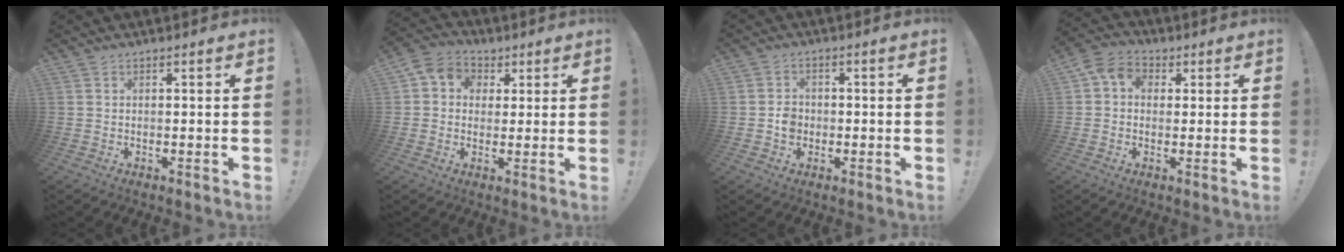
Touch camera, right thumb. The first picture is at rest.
{"total": 7.2, "force": [1.7, 6.5, 2.6], "torque": [-0.049, 0.002, 0.036]}
{"total": 4.2, "force": [-1.3, 3.5, 1.8], "torque": [-0.017, 0.007, -0.022]}
{"total": 7.1, "force": [1.9, 5.6, 3.9], "torque": [-0.071, 0.009, 0.041]}